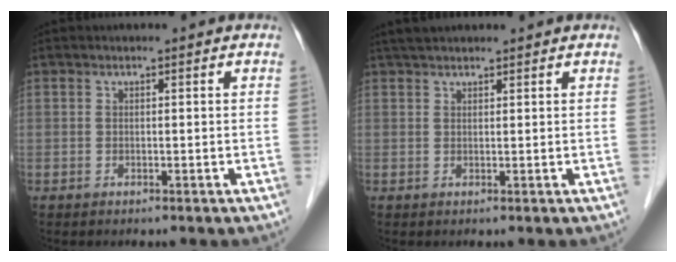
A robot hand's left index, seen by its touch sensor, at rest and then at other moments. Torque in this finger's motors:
{"motor_torque": [0.15, -0.06, 0.02, 0.02]}